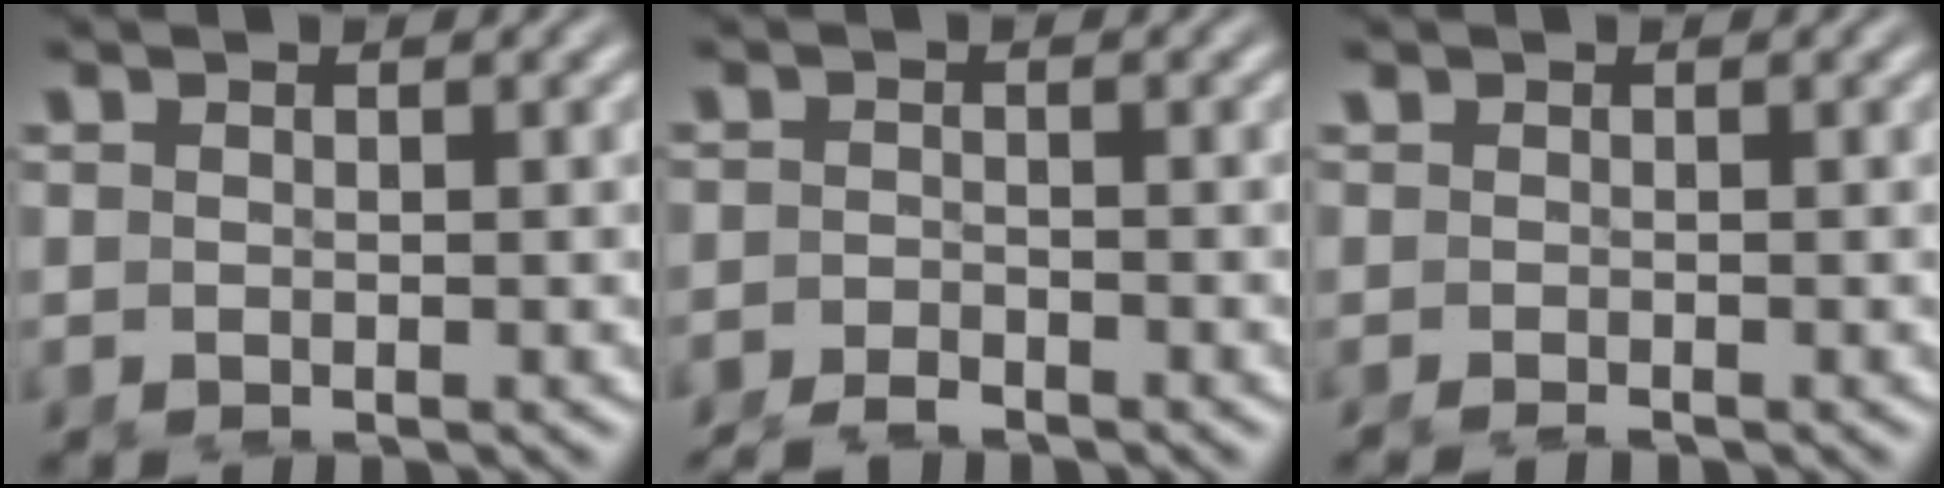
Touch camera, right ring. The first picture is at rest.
{"total": 2.0, "force": [-2.0, -0.1, -0.2], "torque": [0.005, -0.007, -0.035]}
{"total": 0.9, "force": [-0.8, -0.3, -0.3], "torque": [0.005, -0.010, -0.008]}